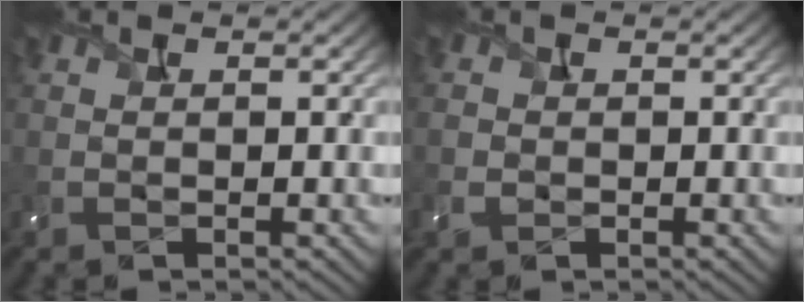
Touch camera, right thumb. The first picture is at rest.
{"total": 2.0, "force": [-0.6, 1.6, 1.0], "torque": [-0.032, -0.007, -0.017]}